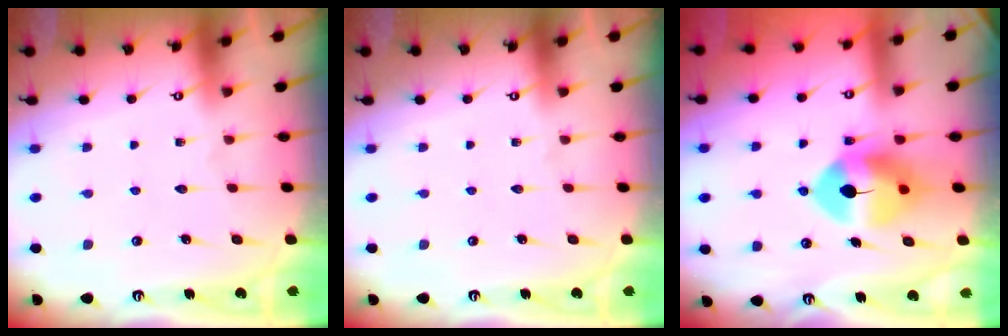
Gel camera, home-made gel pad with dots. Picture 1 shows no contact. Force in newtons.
{"total": 0.0}
{"total": 10.8, "press": 10.6, "slide": 1.8}